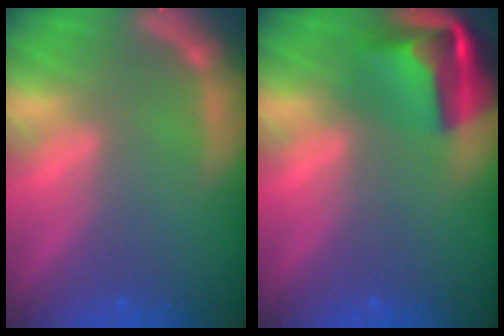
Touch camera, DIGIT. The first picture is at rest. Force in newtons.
{"total": 7.4}